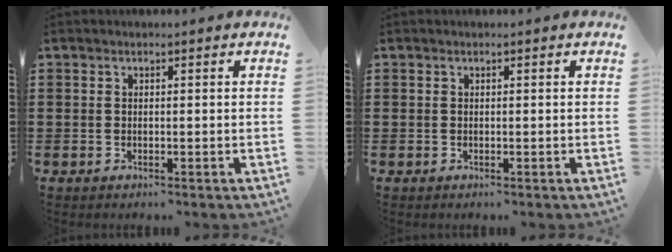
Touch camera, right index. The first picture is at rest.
{"total": 0.0}